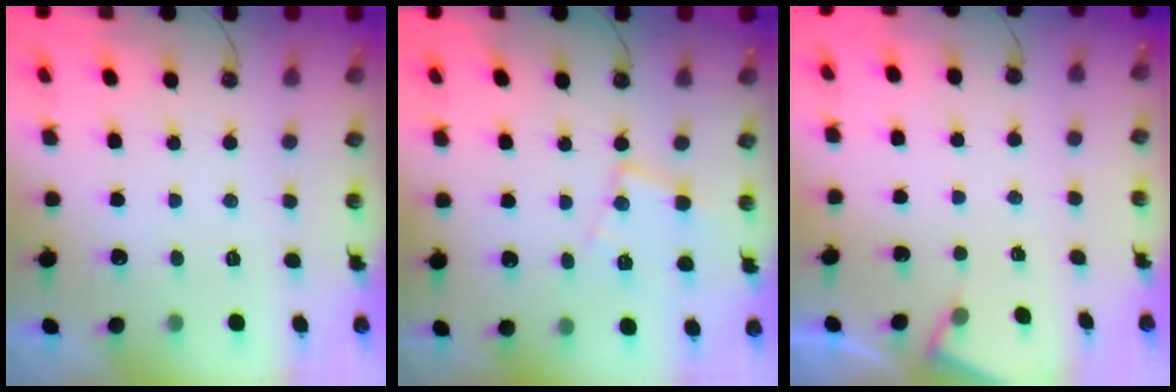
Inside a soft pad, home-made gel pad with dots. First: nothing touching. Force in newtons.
{"total": 11.4, "press": 11.4, "slide": 0.8}
{"total": 2.8, "press": 2.7, "slide": 0.4}